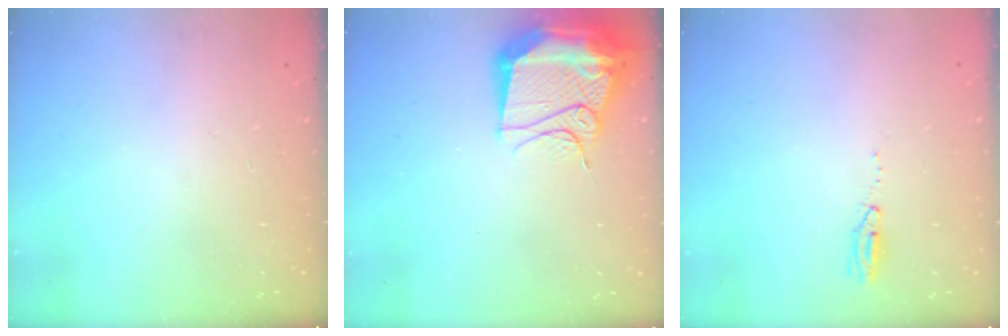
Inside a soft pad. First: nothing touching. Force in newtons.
{"total": 17.7, "press": 17.4, "slide": 3.4}
{"total": 3.5, "press": 3.1, "slide": 1.6}